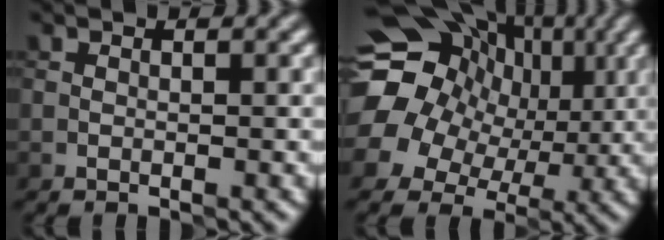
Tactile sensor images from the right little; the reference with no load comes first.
{"total": 17.3, "force": [3.8, 14.6, 8.6], "torque": [-0.171, 0.042, 0.037]}